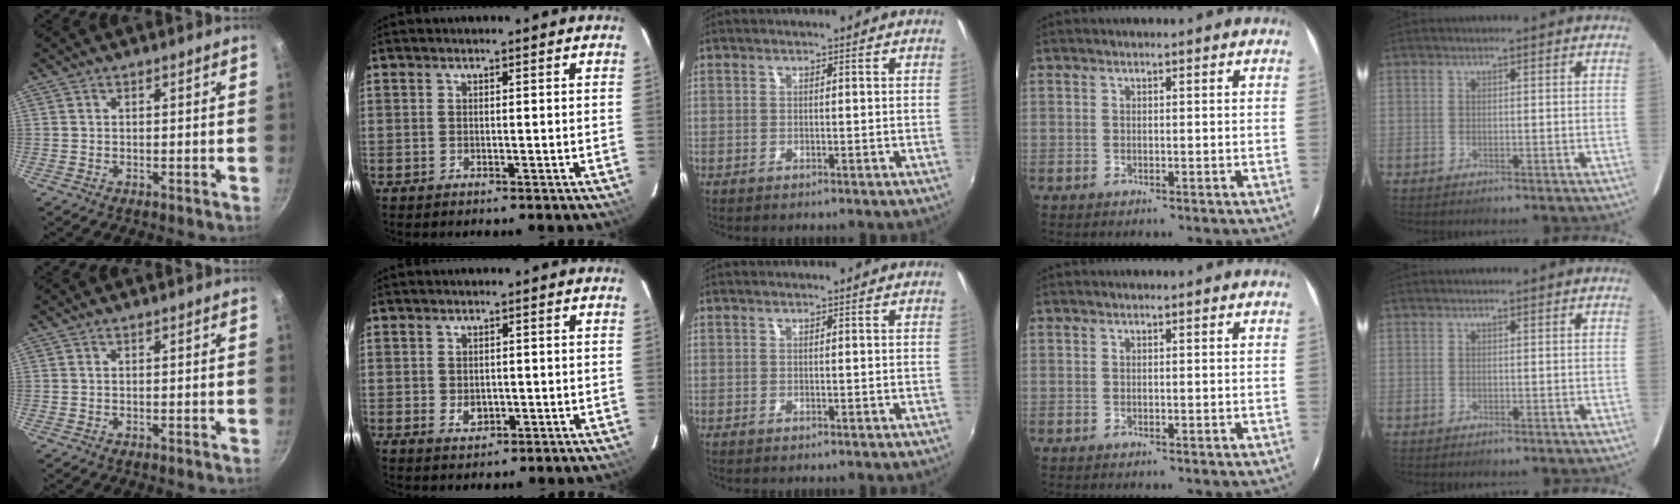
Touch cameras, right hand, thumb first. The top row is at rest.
{"index": {"total": 2.6, "force": [-0.3, 2.2, 1.4], "torque": [-0.023, -0.001, -0.001]}}